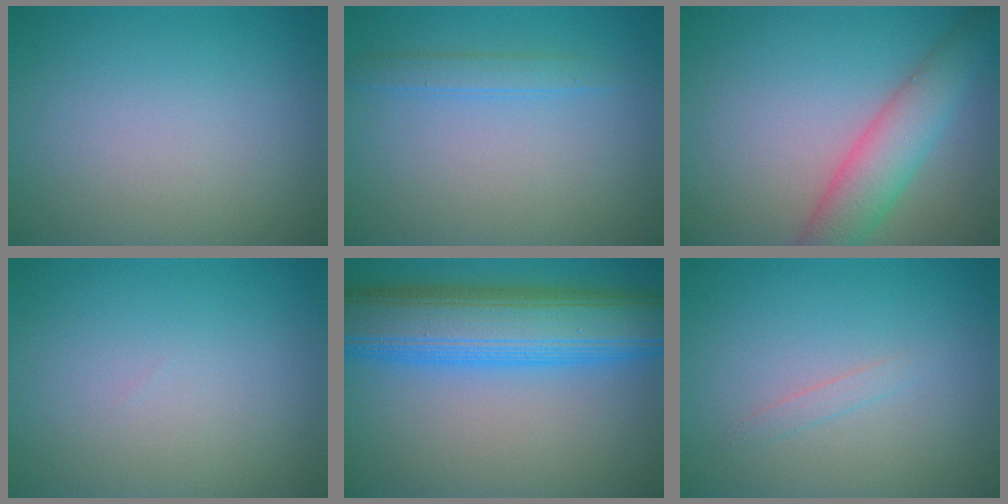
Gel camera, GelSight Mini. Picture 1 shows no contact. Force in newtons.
{"total": 1.5, "press": 1.5, "slide": 0.1}
{"total": 4.9, "press": 4.9, "slide": 0.3}
{"total": 0.0}
{"total": 10.9, "press": 10.9, "slide": 0.2}
{"total": 0.8, "press": 0.8, "slide": 0.1}